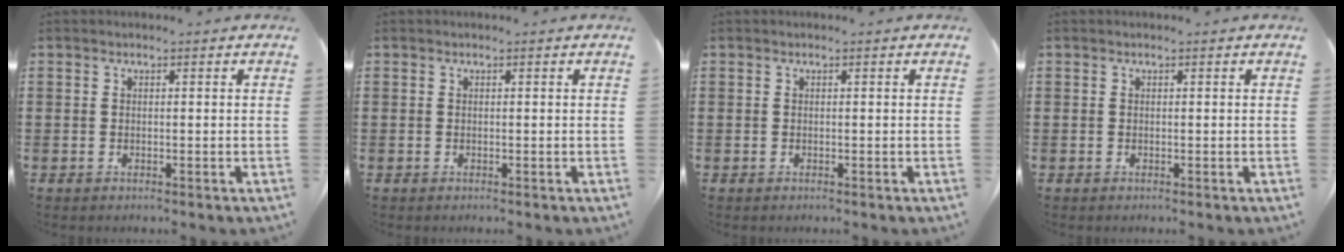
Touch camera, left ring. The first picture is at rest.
{"total": 0.0}
{"total": 0.0}
{"total": 0.0}